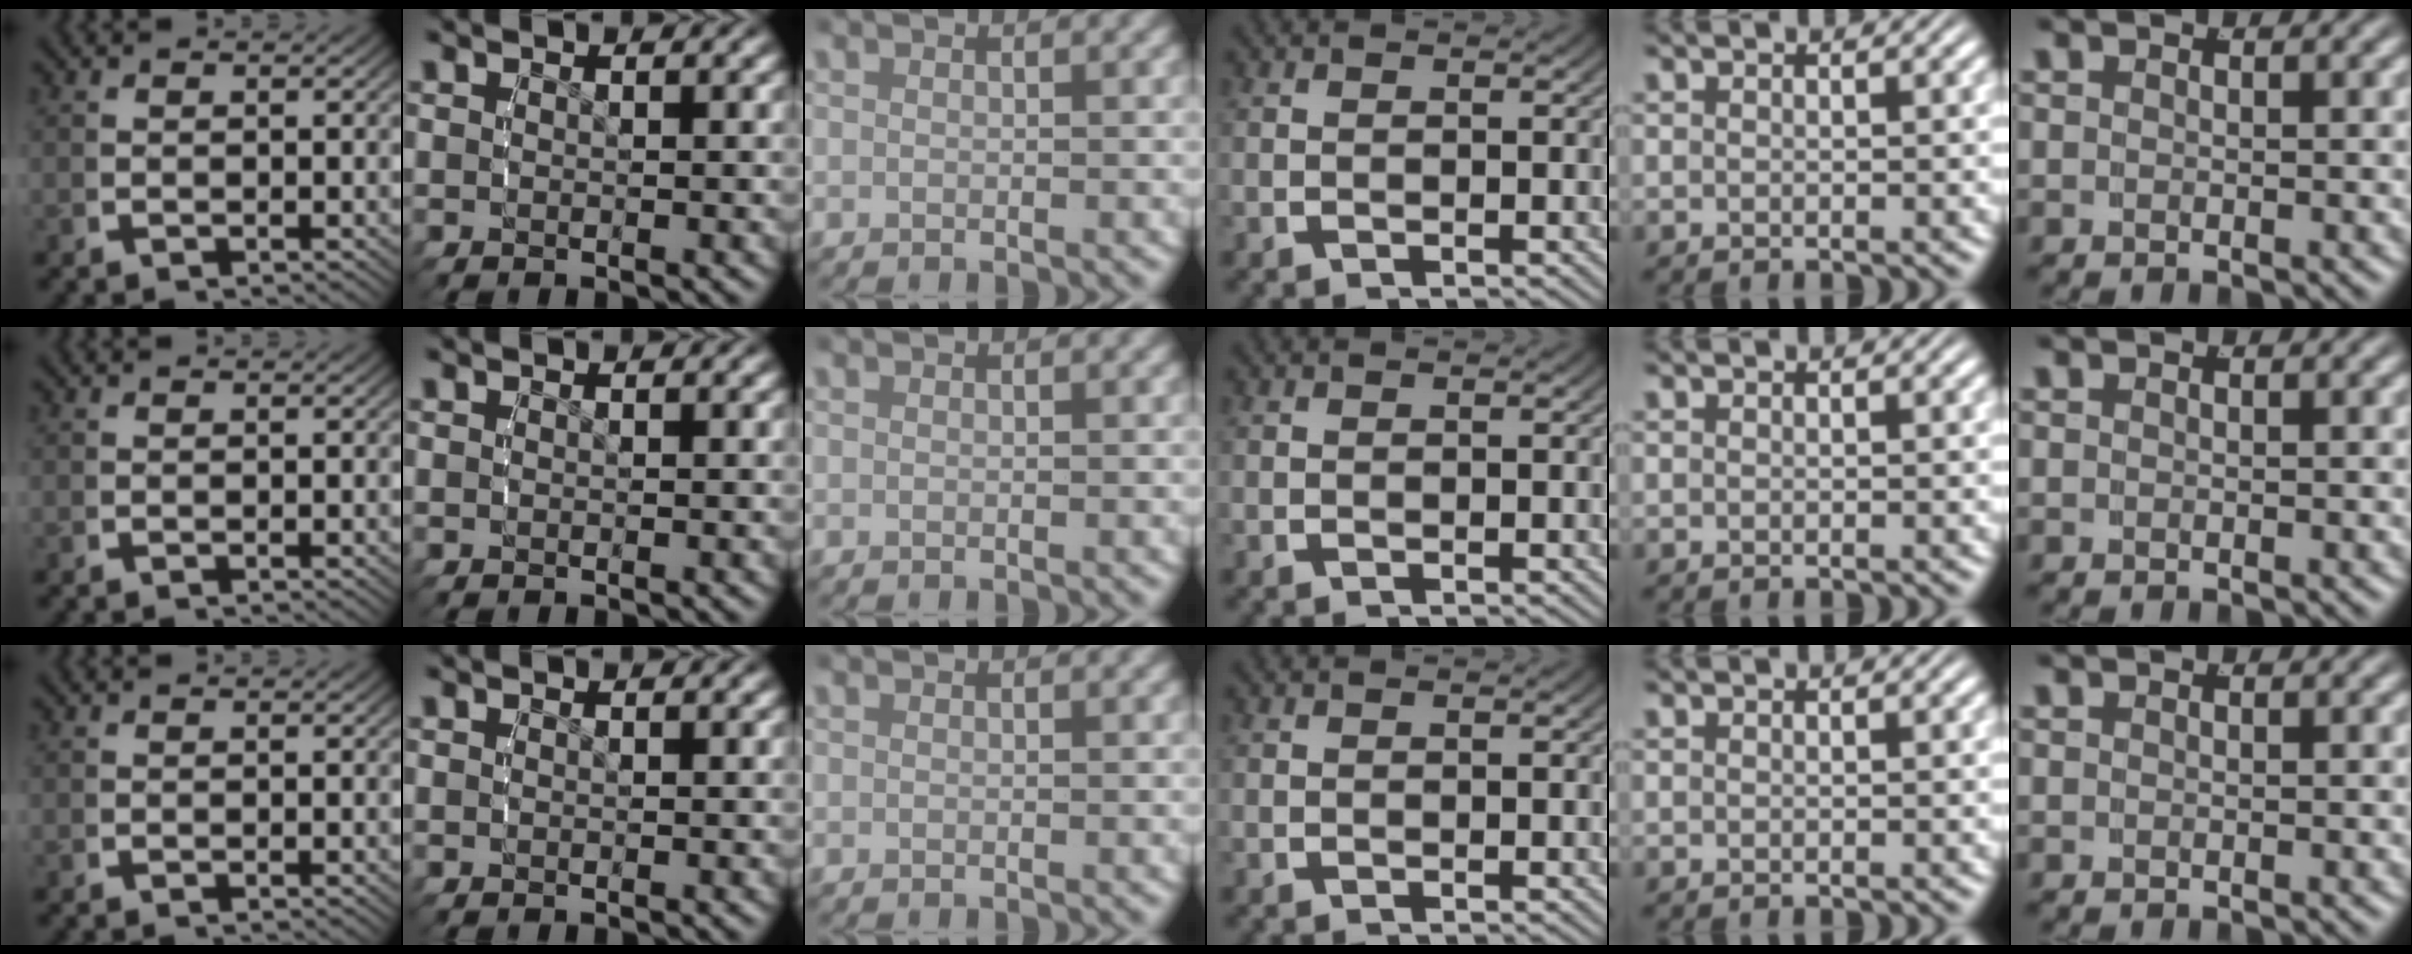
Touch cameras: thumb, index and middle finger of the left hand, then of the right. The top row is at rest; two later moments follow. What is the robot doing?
{"motion": "reach", "object": "measuring cup"}